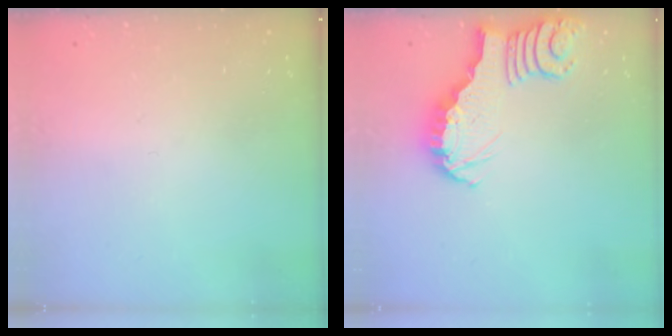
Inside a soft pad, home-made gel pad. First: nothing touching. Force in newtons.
{"total": 3.0, "press": 3.0, "slide": 0.2}